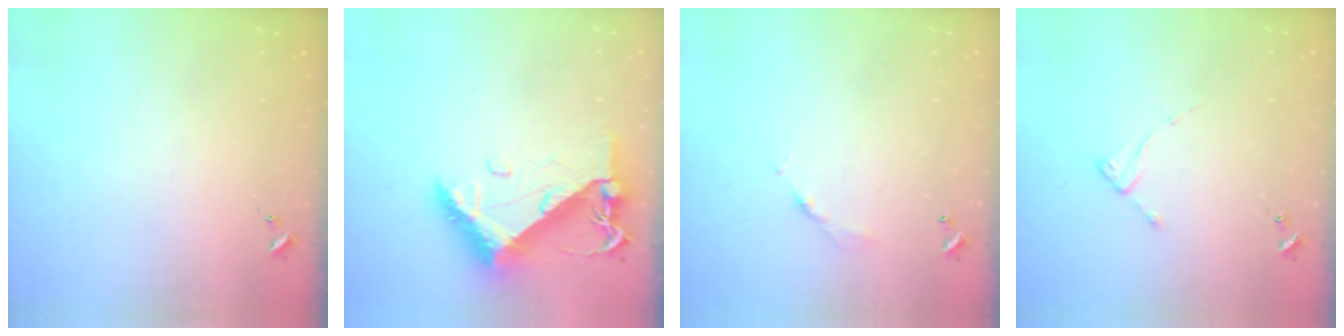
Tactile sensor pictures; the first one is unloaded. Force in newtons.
{"total": 11.3, "press": 11.3, "slide": 1.2}
{"total": 4.4, "press": 4.3, "slide": 0.2}
{"total": 2.3, "press": 2.3, "slide": 0.3}